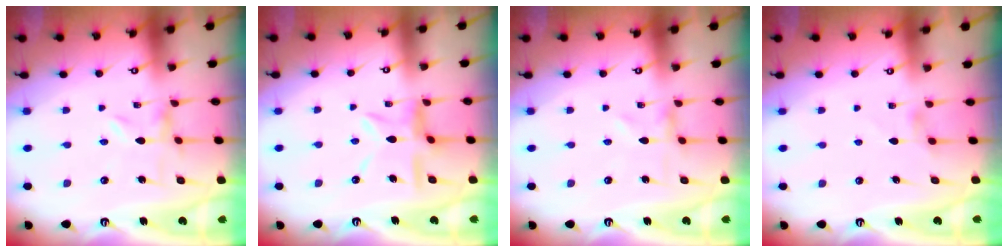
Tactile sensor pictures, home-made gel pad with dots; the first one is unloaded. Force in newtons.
{"total": 8.7, "press": 8.7, "slide": 0.6}
{"total": 0.0}
{"total": 1.3, "press": 1.3, "slide": 0.3}